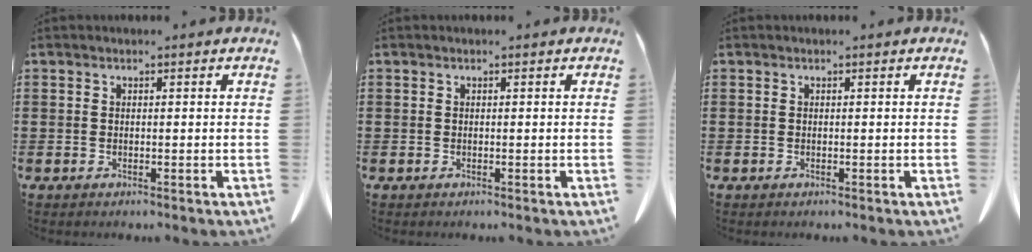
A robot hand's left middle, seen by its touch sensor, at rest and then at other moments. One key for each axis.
{"total": 0.0}
{"total": 0.0}